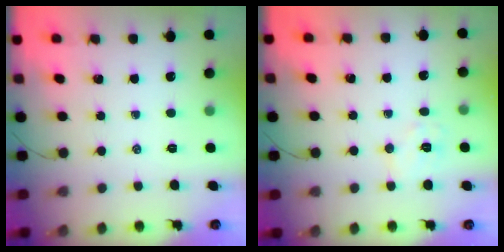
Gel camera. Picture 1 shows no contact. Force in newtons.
{"total": 6.1, "press": 6.0, "slide": 1.0}